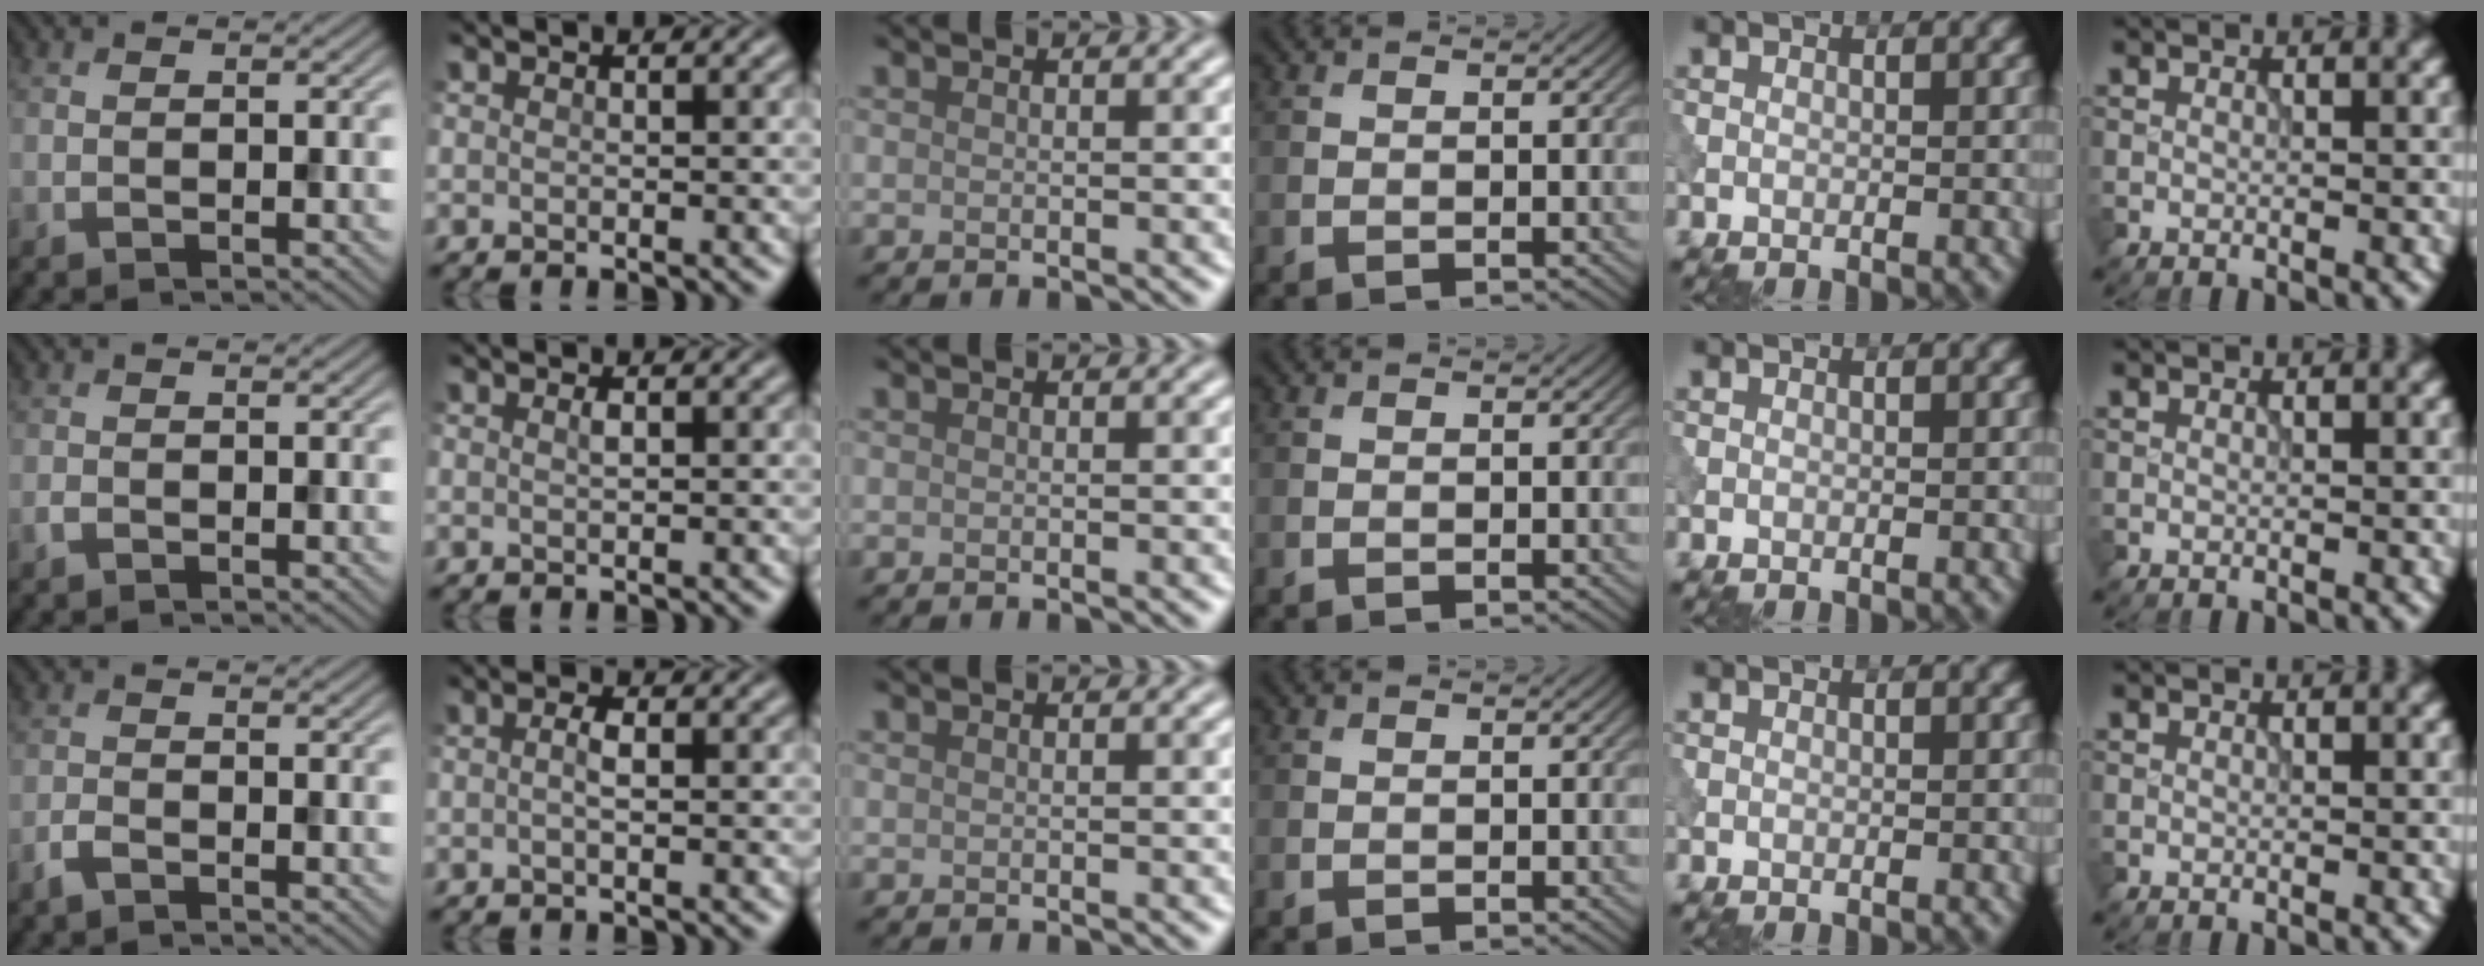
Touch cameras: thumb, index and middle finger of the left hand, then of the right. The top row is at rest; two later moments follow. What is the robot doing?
{"motion": "dispense", "object": "pipette"}